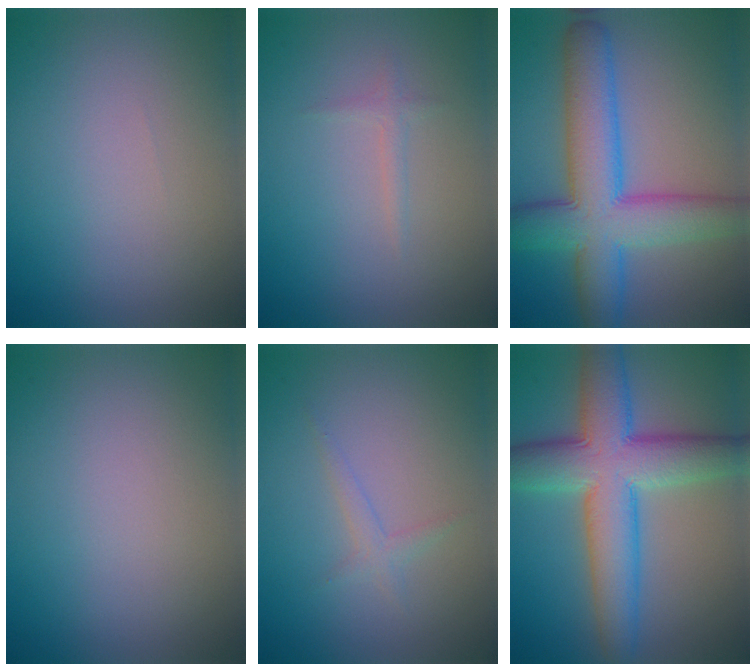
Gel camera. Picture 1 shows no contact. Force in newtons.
{"total": 0.8, "press": 0.8, "slide": 0.1}
{"total": 9.6, "press": 9.6, "slide": 0.2}
{"total": 0.0}
{"total": 1.2, "press": 1.2, "slide": 0.0}
{"total": 9.7, "press": 9.7, "slide": 0.4}